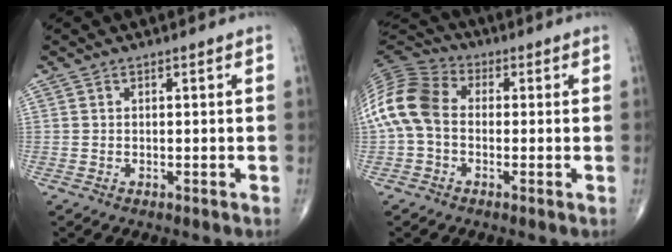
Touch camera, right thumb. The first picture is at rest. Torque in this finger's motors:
{"motor_torque": [0.18, 0.43, 1.19, 0.02, 0.40]}